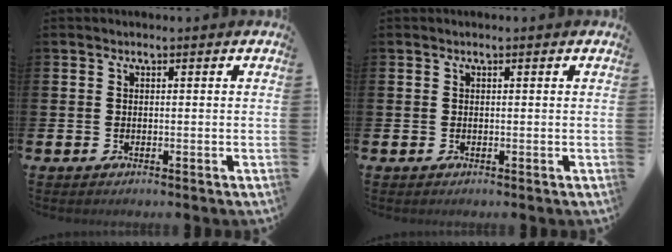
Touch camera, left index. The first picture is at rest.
{"total": 0.0}